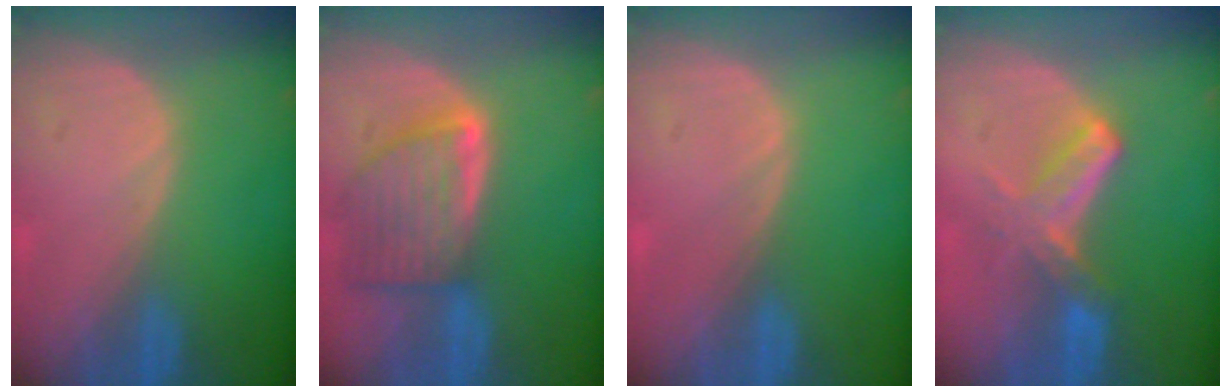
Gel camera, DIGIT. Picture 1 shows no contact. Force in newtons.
{"total": 8.1, "press": 7.3, "slide": 3.5}
{"total": 0.0}
{"total": 5.6, "press": 5.3, "slide": 1.8}